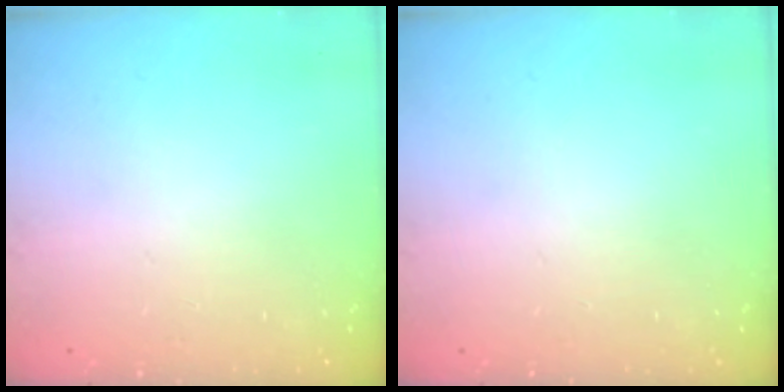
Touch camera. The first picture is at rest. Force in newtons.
{"total": 0.0}